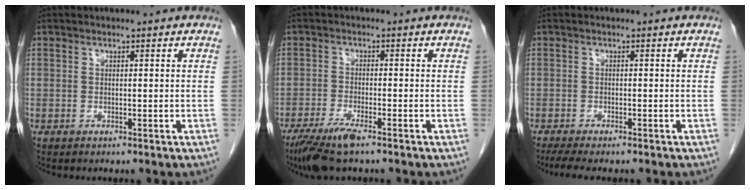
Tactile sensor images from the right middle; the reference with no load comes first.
{"total": 7.1, "force": [-4.8, 0.8, 5.2], "torque": [-0.100, -0.018, -0.086]}
{"total": 5.6, "force": [-4.6, 0.9, 3.1], "torque": [-0.044, -0.014, -0.069]}